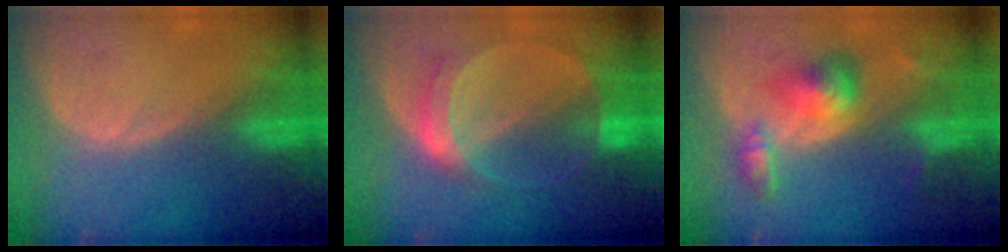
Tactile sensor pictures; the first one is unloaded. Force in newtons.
{"total": 6.3, "press": 5.6, "slide": 2.7}
{"total": 6.2, "press": 5.6, "slide": 2.7}